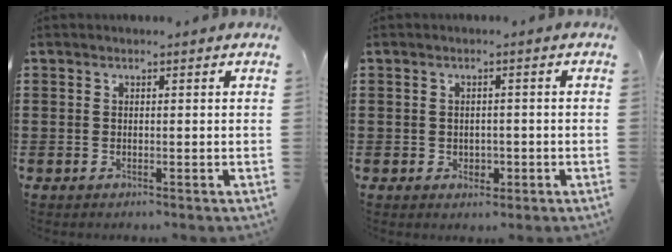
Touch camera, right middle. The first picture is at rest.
{"total": 1.5, "force": [-0.3, 1.3, 0.7], "torque": [-0.007, 0.000, -0.009]}